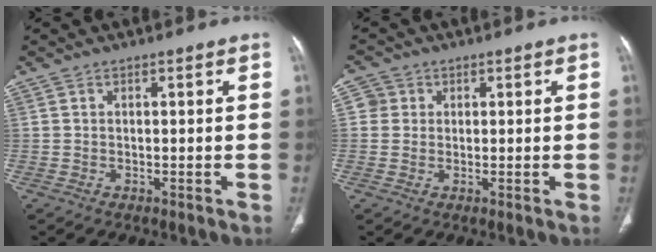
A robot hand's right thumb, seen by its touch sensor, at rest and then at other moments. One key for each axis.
{"total": 2.8, "fx": 0.7, "fy": 2.7, "fz": 0.4, "tx": 0.011, "ty": 0.002, "tz": 0.007}